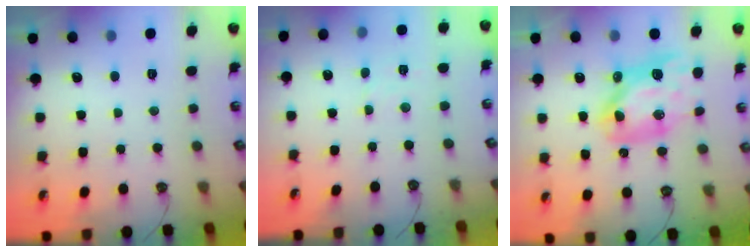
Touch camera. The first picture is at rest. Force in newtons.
{"total": 1.6, "press": 1.5, "slide": 0.4}
{"total": 12.3, "press": 12.3, "slide": 0.8}